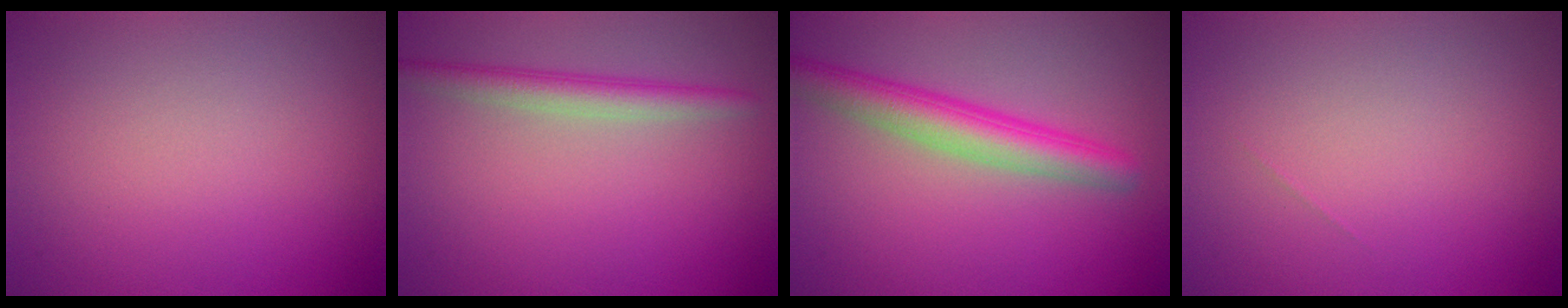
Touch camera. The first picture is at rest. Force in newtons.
{"total": 2.7, "press": 2.7, "slide": 0.2}
{"total": 4.5, "press": 4.5, "slide": 0.2}
{"total": 0.0}